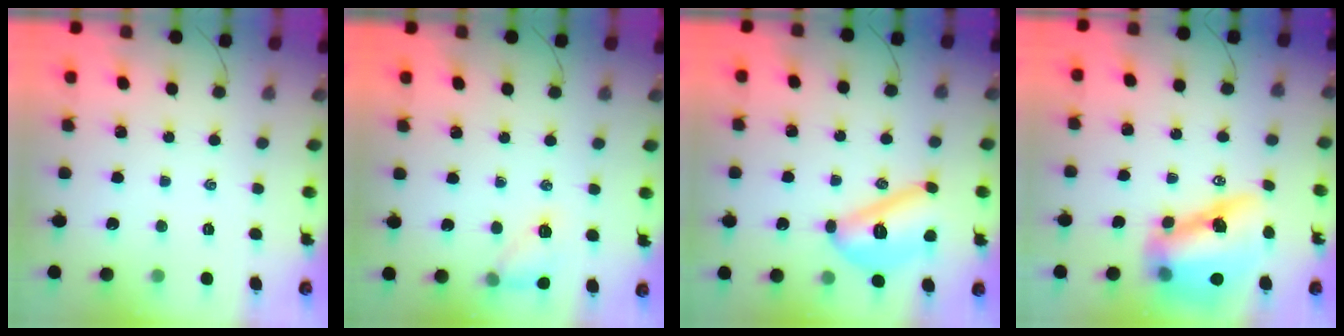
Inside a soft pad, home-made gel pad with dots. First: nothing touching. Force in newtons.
{"total": 9.9, "press": 9.7, "slide": 1.9}
{"total": 13.4, "press": 13.4, "slide": 1.2}
{"total": 14.3, "press": 13.8, "slide": 4.0}